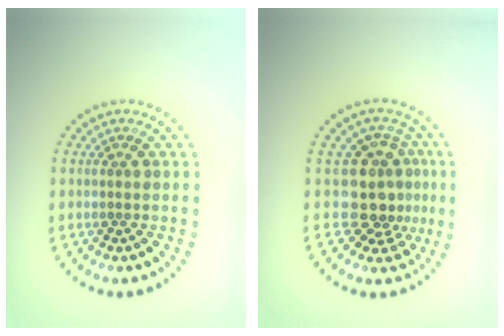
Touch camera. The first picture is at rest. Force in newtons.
{"total": 4.0, "press": 2.9, "slide": 2.7}